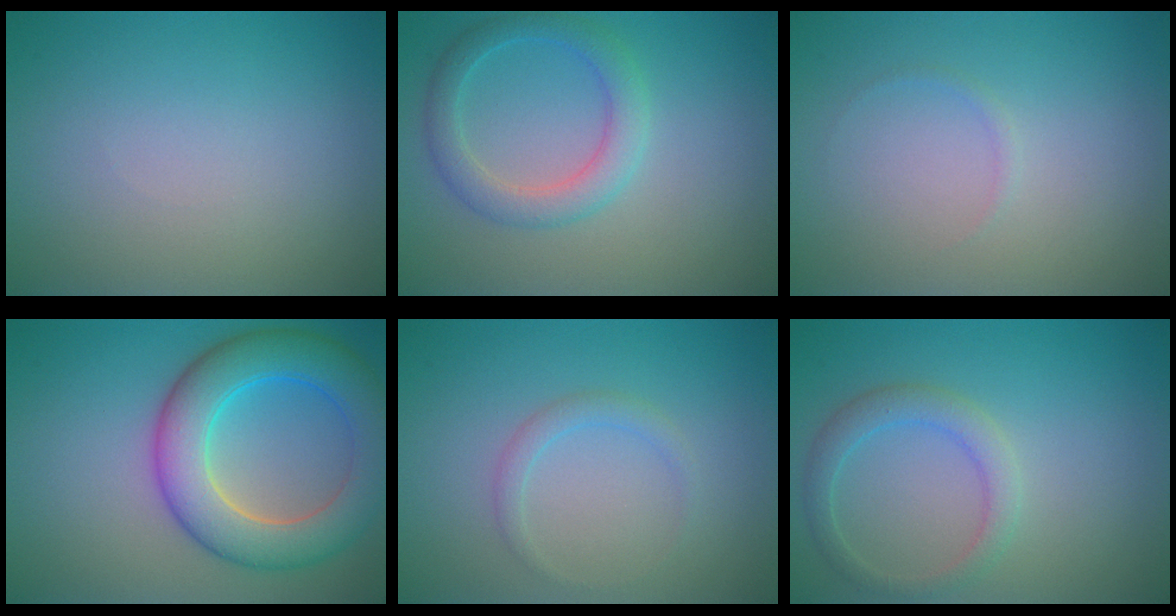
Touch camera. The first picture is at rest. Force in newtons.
{"total": 3.2, "press": 3.2, "slide": 0.0}
{"total": 1.2, "press": 1.2, "slide": 0.2}
{"total": 8.1, "press": 8.1, "slide": 0.4}
{"total": 1.3, "press": 1.3, "slide": 0.0}
{"total": 2.5, "press": 2.5, "slide": 0.0}